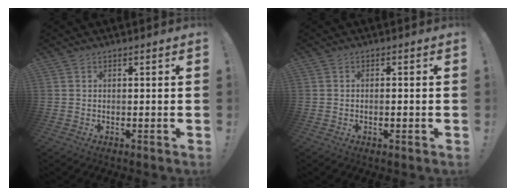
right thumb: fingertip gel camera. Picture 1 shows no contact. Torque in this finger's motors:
{"motor_torque": [-0.15, -0.10, 0.13, 0.13, -0.01]}